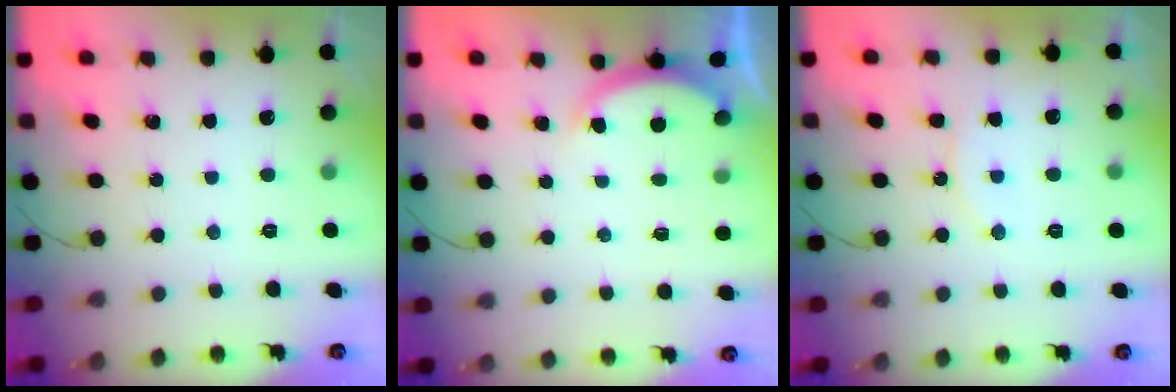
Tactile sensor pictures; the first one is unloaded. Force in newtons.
{"total": 2.6, "press": 2.6, "slide": 0.5}
{"total": 9.3, "press": 9.3, "slide": 0.6}